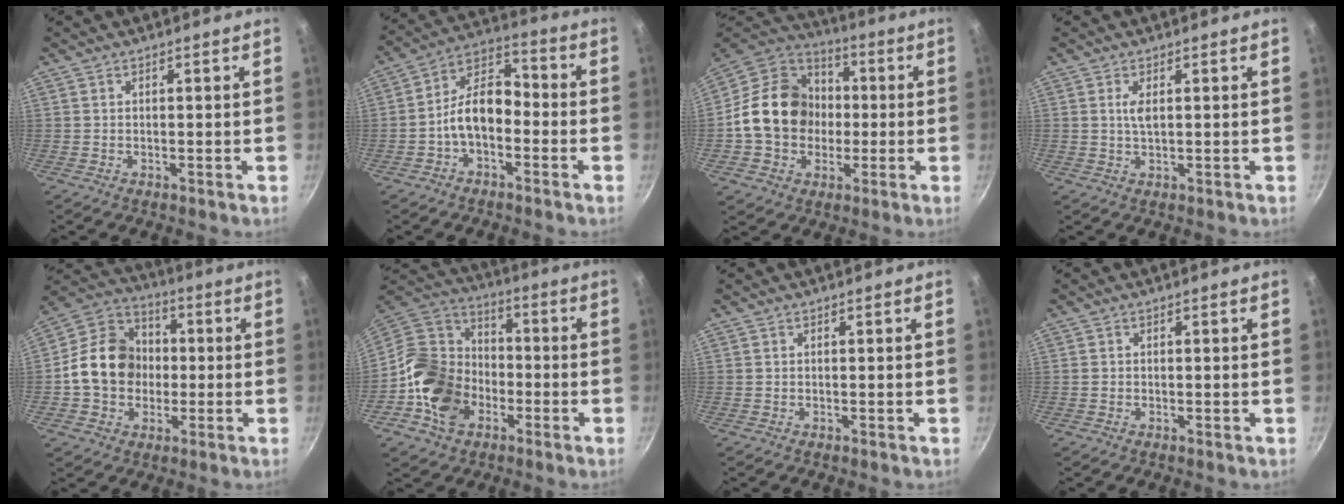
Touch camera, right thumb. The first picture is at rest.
{"total": 10.1, "force": [-2.9, 6.2, 7.4], "torque": [-0.108, 0.054, -0.066]}
{"total": 18.9, "force": [-0.7, 15.7, 10.6], "torque": [-0.153, 0.038, -0.019]}
{"total": 2.4, "force": [0.6, 0.9, 2.1], "torque": [-0.039, -0.002, 0.013]}
{"total": 15.2, "force": [-0.7, 12.7, 8.2], "torque": [-0.108, 0.031, -0.028]}
{"total": 16.9, "force": [-5.5, 13.1, 9.2], "torque": [-0.145, 0.044, -0.113]}
{"total": 0.0}
{"total": 0.0}